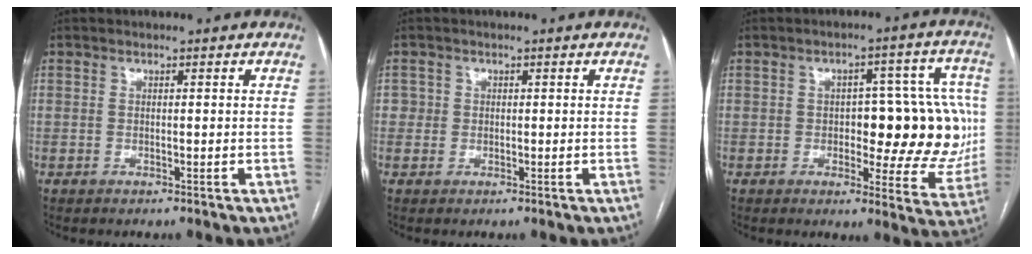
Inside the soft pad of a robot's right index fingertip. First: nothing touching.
{"total": 1.7, "force": [0.3, 1.6, 0.0], "torque": [0.016, 0.004, -0.001]}
{"total": 15.1, "force": [-0.3, 6.5, 13.6], "torque": [-0.147, 0.028, 0.004]}